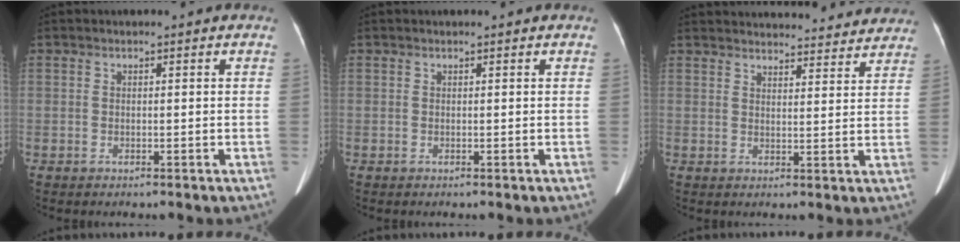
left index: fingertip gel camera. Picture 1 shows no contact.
{"total": 1.0, "force": [0.9, 0.0, 0.4], "torque": [-0.009, 0.002, 0.010]}
{"total": 23.6, "force": [22.4, 5.0, 5.4], "torque": [-0.073, -0.012, 0.271]}